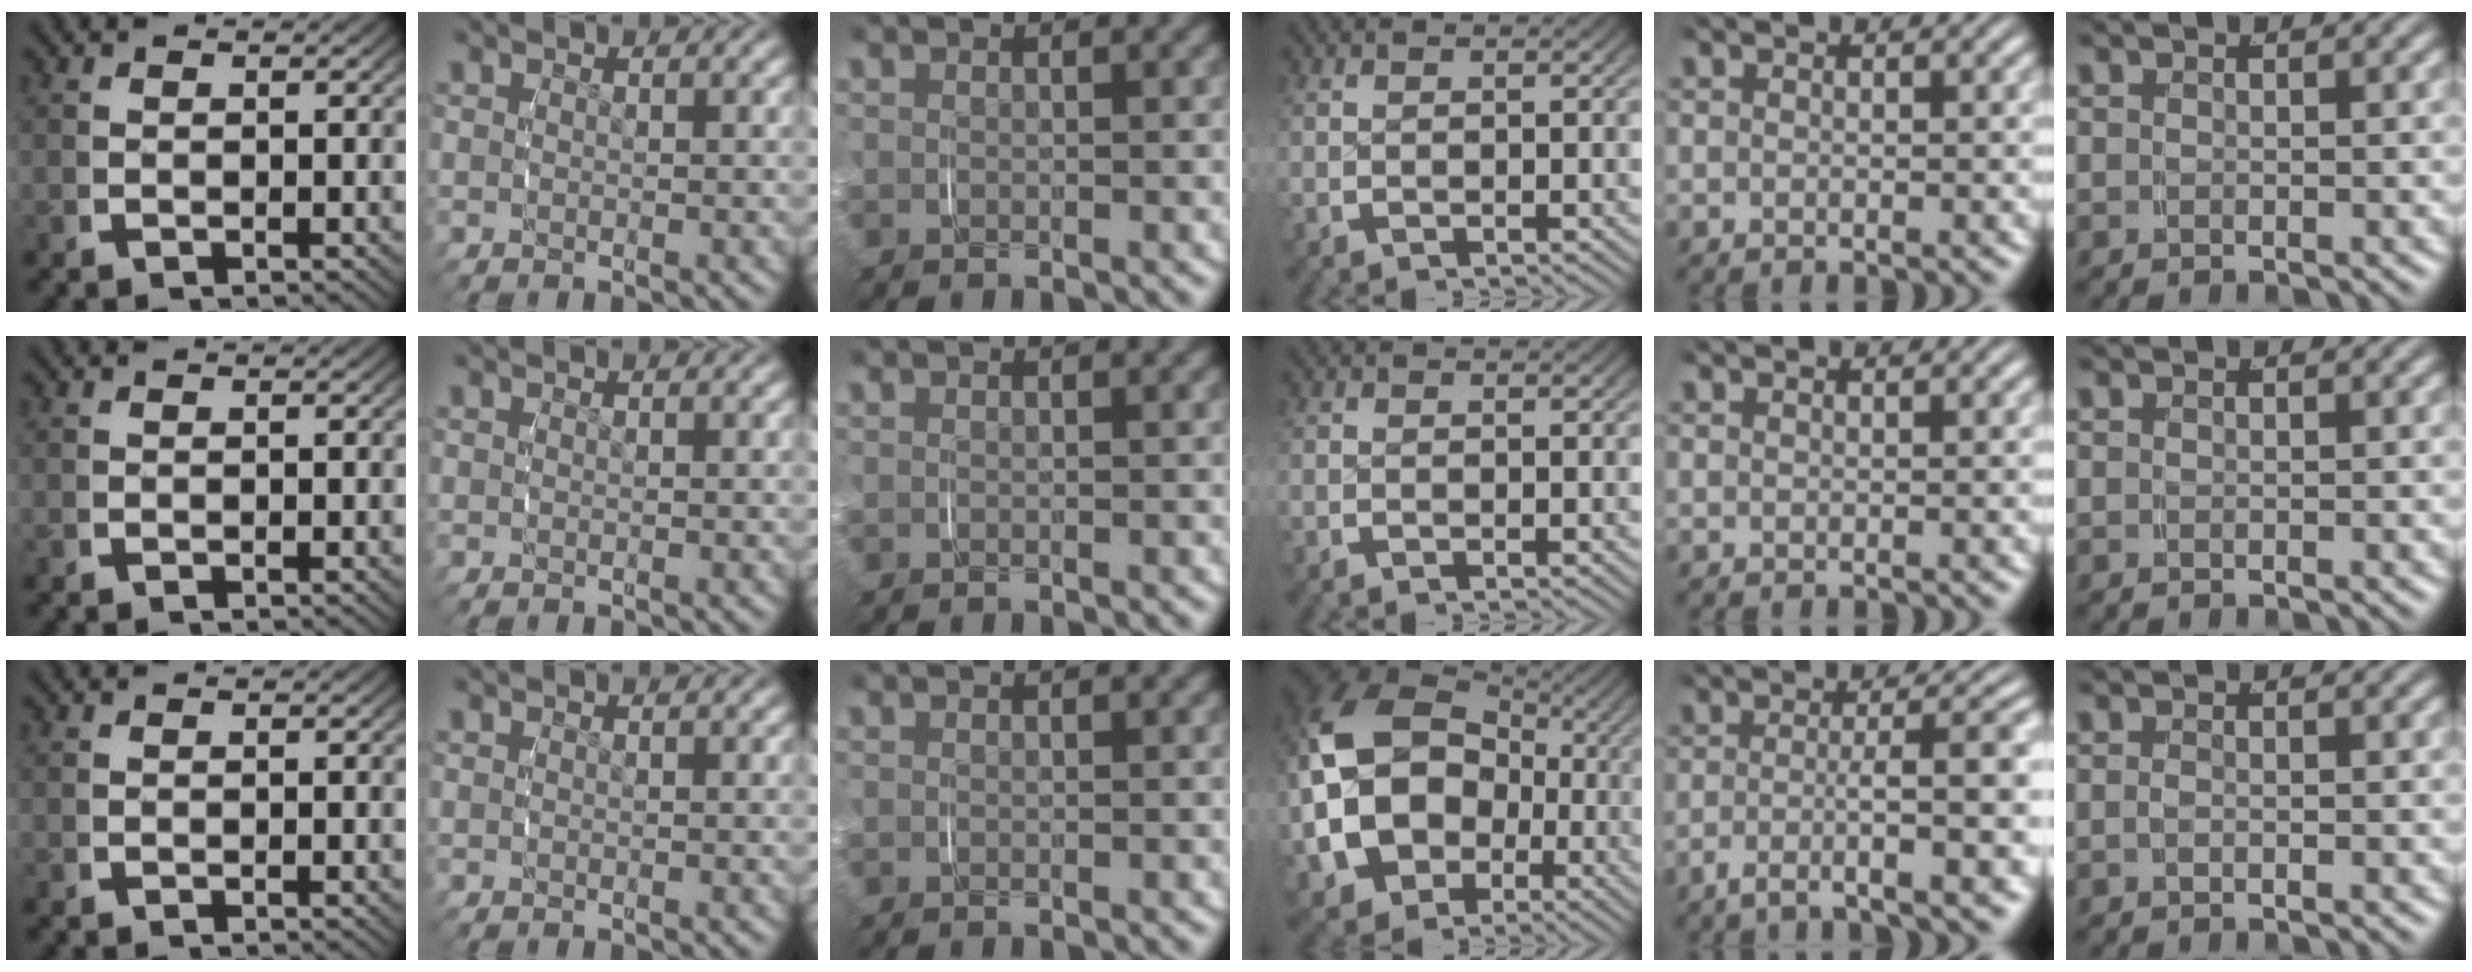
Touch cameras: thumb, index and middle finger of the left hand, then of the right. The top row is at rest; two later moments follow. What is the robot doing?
{"motion": "grasp_and_lifting", "object": "paper"}